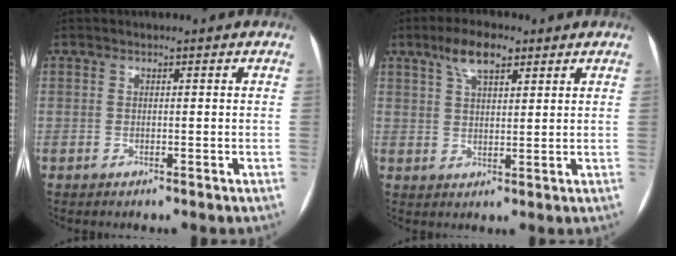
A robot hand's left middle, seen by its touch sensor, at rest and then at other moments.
{"total": 6.0, "force": [3.8, 2.2, 4.2], "torque": [-0.081, 0.015, 0.067]}